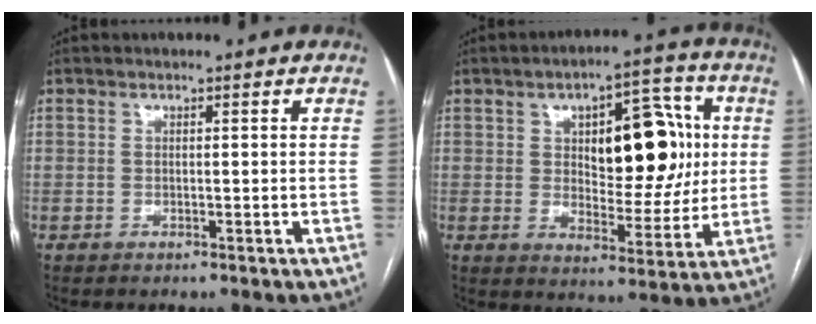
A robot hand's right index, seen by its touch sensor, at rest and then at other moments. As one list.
[{"total": 14.4, "force": [2.9, 6.2, 12.7], "torque": [-0.168, 0.027, 0.051]}]